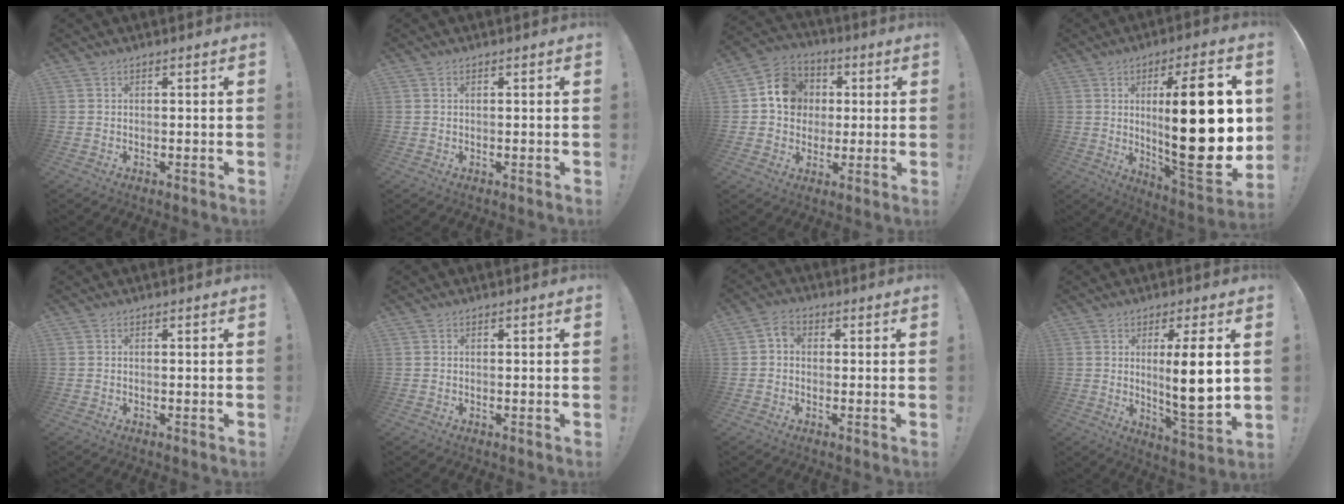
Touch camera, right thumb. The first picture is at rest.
{"total": 0.0}
{"total": 12.9, "force": [2.3, 11.5, 5.3], "torque": [-0.061, 0.008, 0.052]}
{"total": 28.4, "force": [2.6, 7.7, 27.2], "torque": [-0.428, -0.030, 0.040]}
{"total": 0.0}
{"total": 0.0}
{"total": 3.6, "force": [-0.1, 2.8, 2.2], "torque": [-0.031, 0.007, -0.003]}
{"total": 12.7, "force": [1.7, 1.8, 12.5], "torque": [-0.203, -0.020, 0.018]}